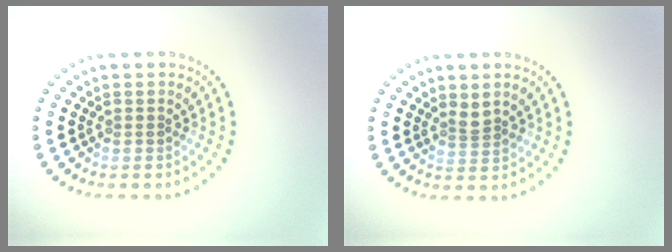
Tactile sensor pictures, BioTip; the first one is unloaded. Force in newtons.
{"total": 1.4, "press": 1.1, "slide": 0.8}